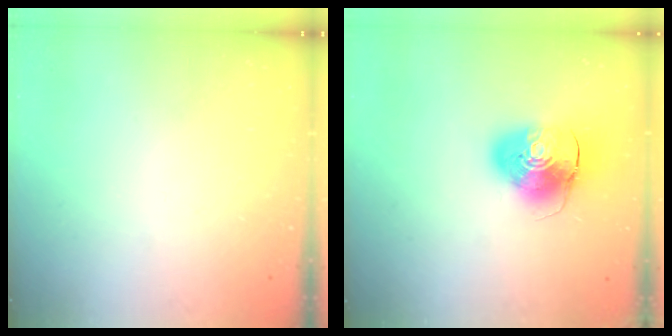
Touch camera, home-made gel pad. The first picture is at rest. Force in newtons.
{"total": 10.8, "press": 10.6, "slide": 1.9}